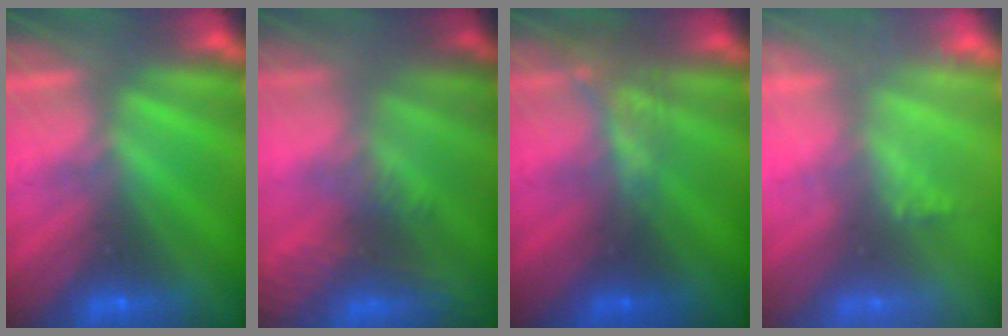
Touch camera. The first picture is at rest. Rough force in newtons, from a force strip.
{"total": 9.5}
{"total": 2.1}
{"total": 1.7}